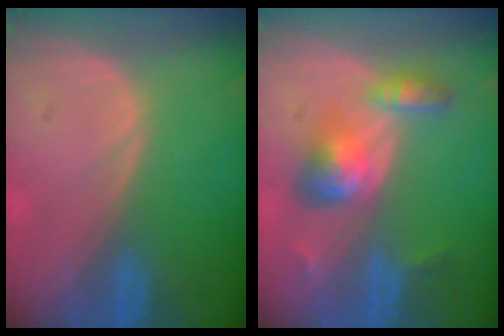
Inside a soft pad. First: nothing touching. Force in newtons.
{"total": 6.3, "press": 5.8, "slide": 2.5}